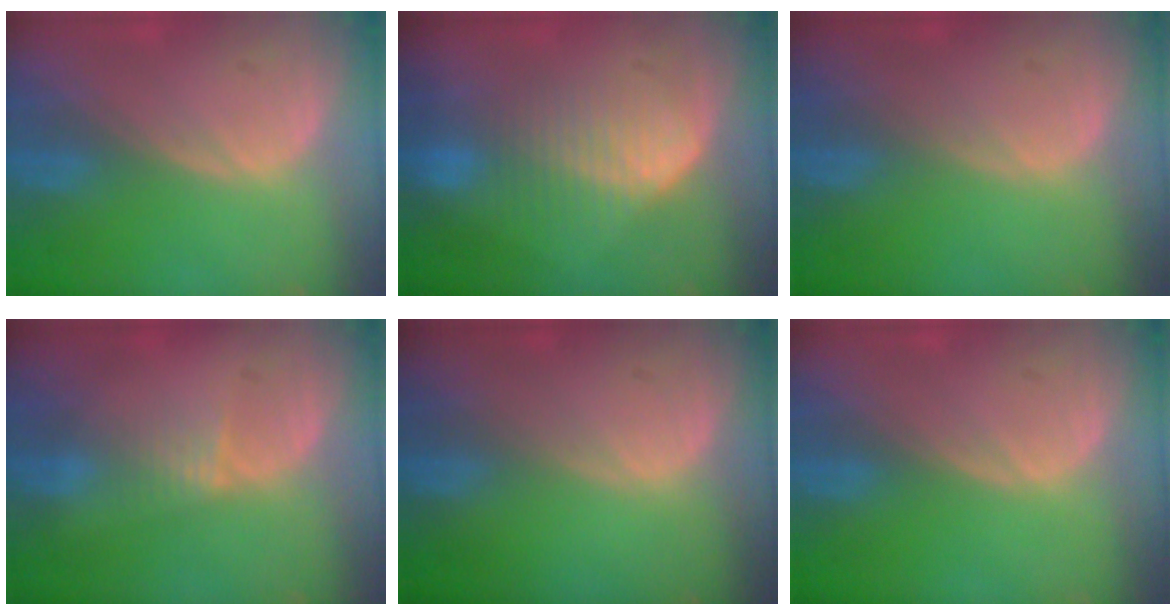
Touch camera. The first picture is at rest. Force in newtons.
{"total": 6.8, "press": 6.7, "slide": 1.4}
{"total": 0.0}
{"total": 2.3, "press": 2.1, "slide": 1.0}
{"total": 0.0}
{"total": 0.0}